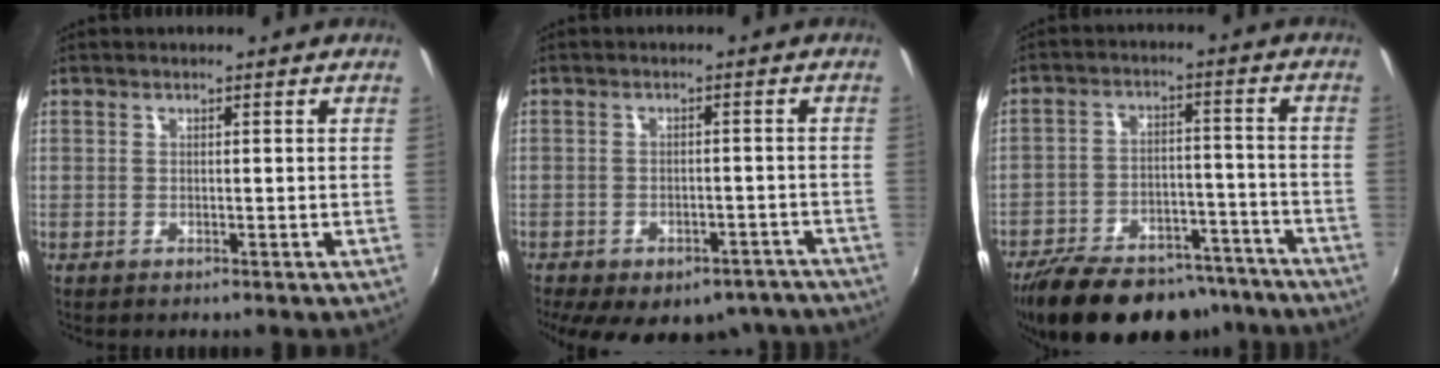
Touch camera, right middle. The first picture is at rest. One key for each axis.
{"total": 17.8, "fx": -13.6, "fy": 8.5, "fz": 7.8, "tx": -0.155, "ty": -0.014, "tz": -0.153}
{"total": 23.6, "fx": -19.0, "fy": 9.5, "fz": 10.2, "tx": -0.204, "ty": 0.005, "tz": -0.262}